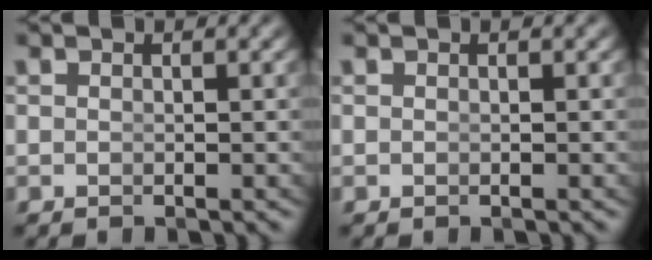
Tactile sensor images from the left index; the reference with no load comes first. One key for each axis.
{"total": 0.0}